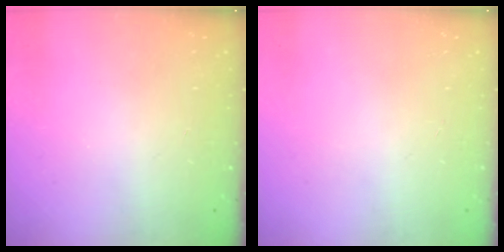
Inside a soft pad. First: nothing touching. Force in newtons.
{"total": 0.0}